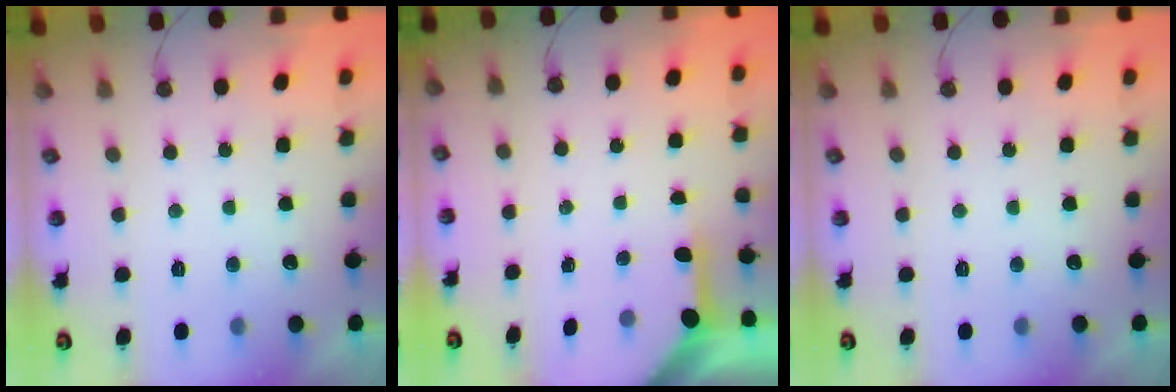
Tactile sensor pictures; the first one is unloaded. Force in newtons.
{"total": 3.5, "press": 3.4, "slide": 0.4}
{"total": 0.0}